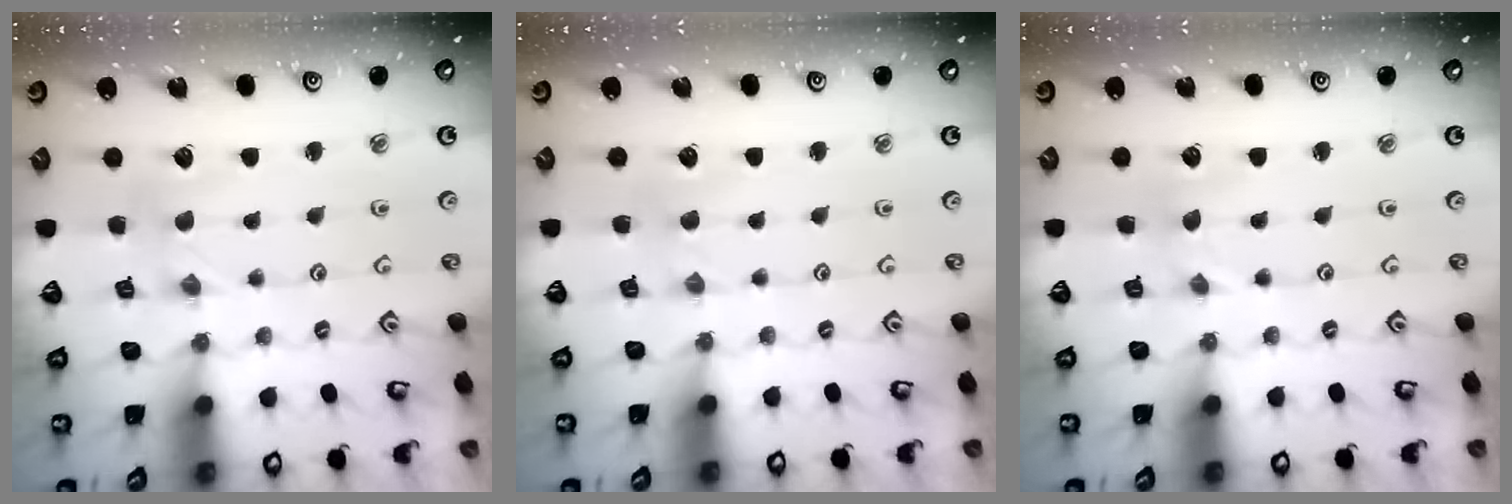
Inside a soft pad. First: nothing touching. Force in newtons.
{"total": 0.0}
{"total": 0.0}